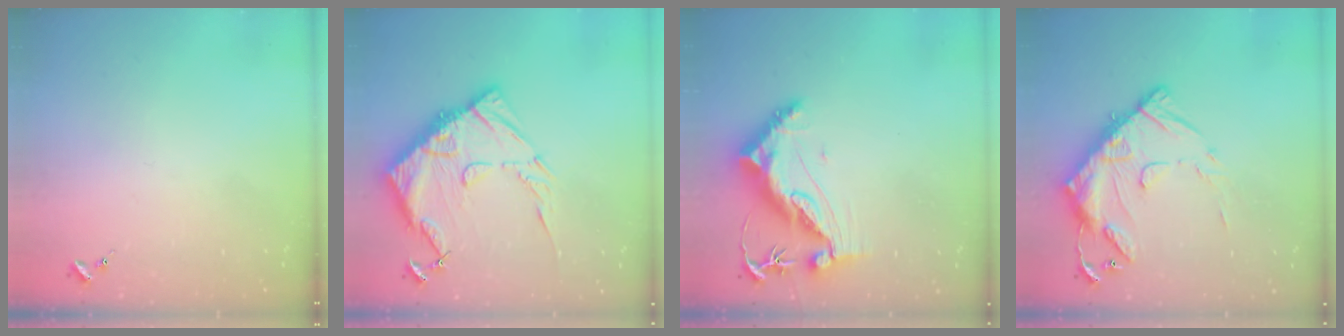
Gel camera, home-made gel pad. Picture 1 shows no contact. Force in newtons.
{"total": 18.0, "press": 17.9, "slide": 1.9}
{"total": 9.9, "press": 9.8, "slide": 1.1}
{"total": 16.8, "press": 16.7, "slide": 1.2}